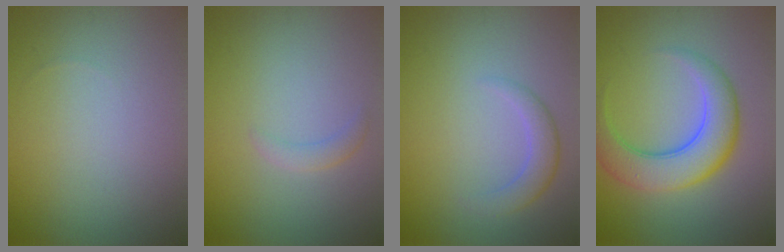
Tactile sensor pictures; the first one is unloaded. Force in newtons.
{"total": 1.1, "press": 1.1, "slide": 0.0}
{"total": 2.2, "press": 2.2, "slide": 0.1}
{"total": 6.2, "press": 6.2, "slide": 0.3}